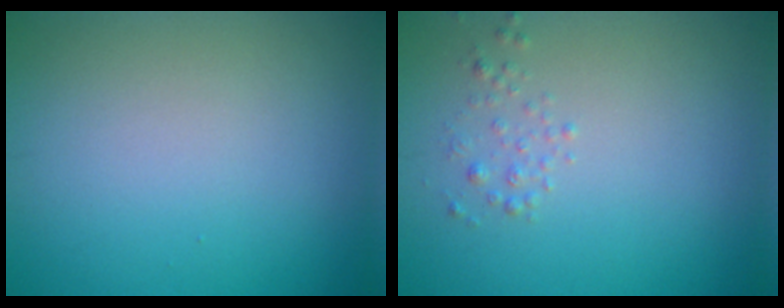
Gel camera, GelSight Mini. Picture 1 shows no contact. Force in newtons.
{"total": 0.9, "press": 0.9, "slide": 0.0}